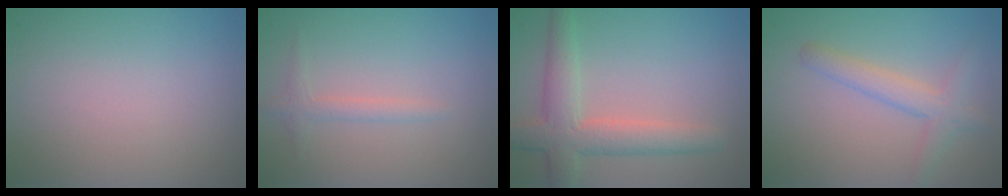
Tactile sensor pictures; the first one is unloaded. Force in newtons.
{"total": 1.3, "press": 1.3, "slide": 0.0}
{"total": 4.9, "press": 4.9, "slide": 0.3}
{"total": 2.9, "press": 2.8, "slide": 0.2}